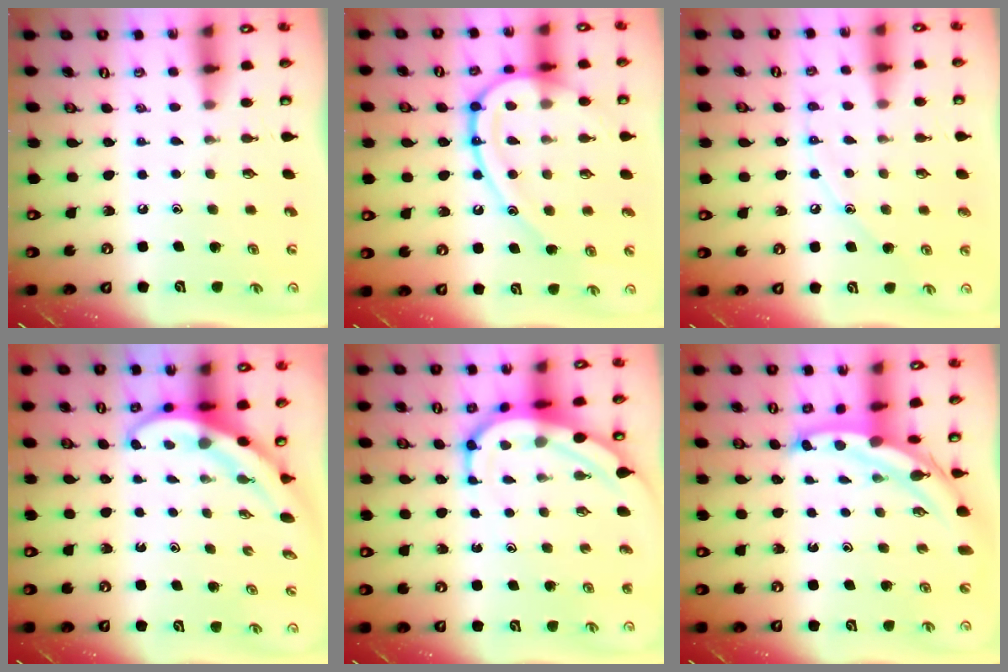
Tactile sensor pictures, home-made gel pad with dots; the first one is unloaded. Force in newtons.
{"total": 18.1, "press": 18.0, "slide": 1.8}
{"total": 7.4, "press": 7.4, "slide": 0.6}
{"total": 3.8, "press": 3.7, "slide": 0.7}
{"total": 8.9, "press": 8.9, "slide": 1.0}
{"total": 6.3, "press": 6.3, "slide": 0.6}